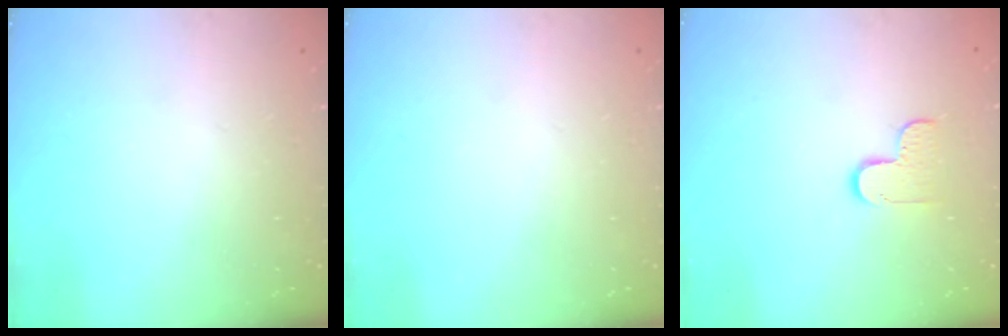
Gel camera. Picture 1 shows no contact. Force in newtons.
{"total": 0.0}
{"total": 6.1, "press": 6.1, "slide": 0.4}